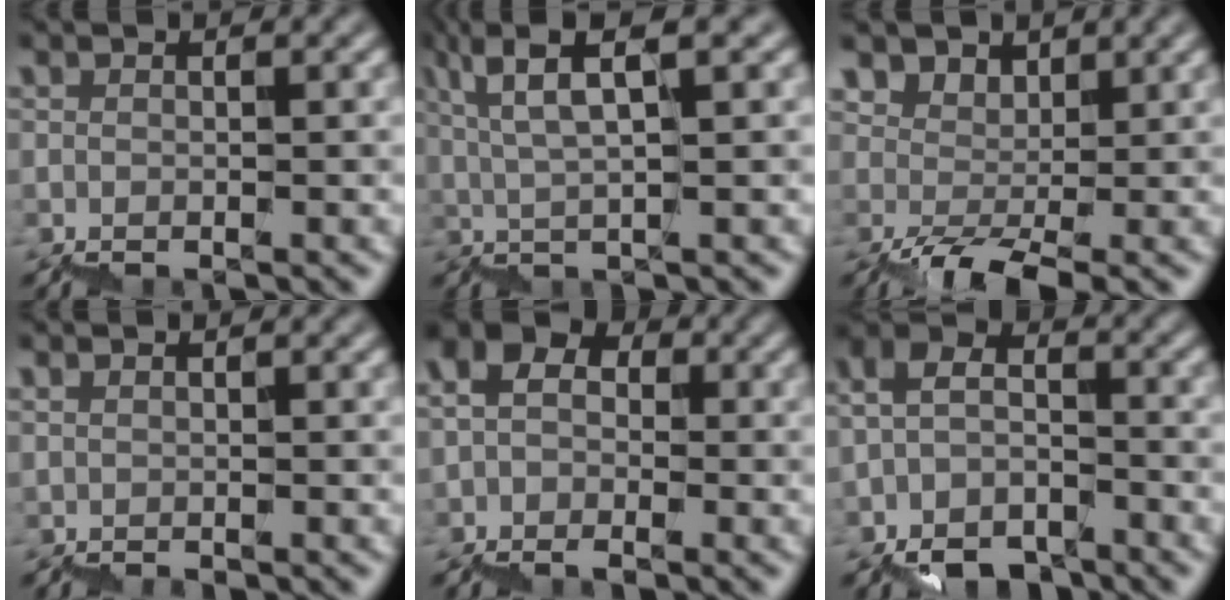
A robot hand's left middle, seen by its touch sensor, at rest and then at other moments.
{"total": 5.7, "force": [4.0, 0.7, 4.0], "torque": [-0.058, 0.018, 0.072]}
{"total": 1.6, "force": [0.8, 1.3, 0.5], "torque": [-0.015, 0.007, 0.014]}
{"total": 0.0}
{"total": 3.8, "force": [-0.5, 2.9, 2.5], "torque": [-0.048, 0.011, -0.010]}
{"total": 4.9, "force": [-2.8, 3.2, 2.4], "torque": [-0.050, 0.013, -0.059]}